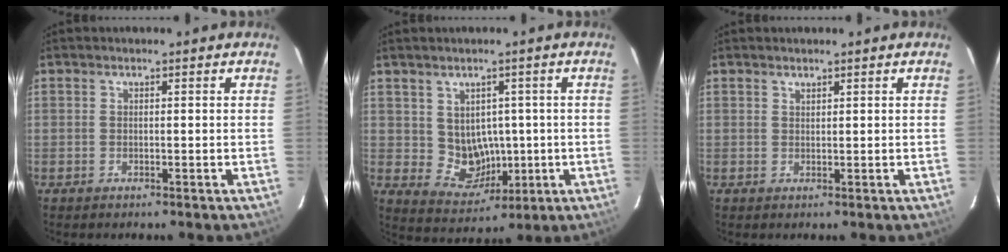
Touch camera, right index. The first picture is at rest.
{"total": 7.1, "force": [0.4, 6.5, 2.8], "torque": [-0.057, 0.002, 0.031]}
{"total": 0.8, "force": [0.8, 0.2, 0.0], "torque": [-0.001, 0.001, 0.015]}